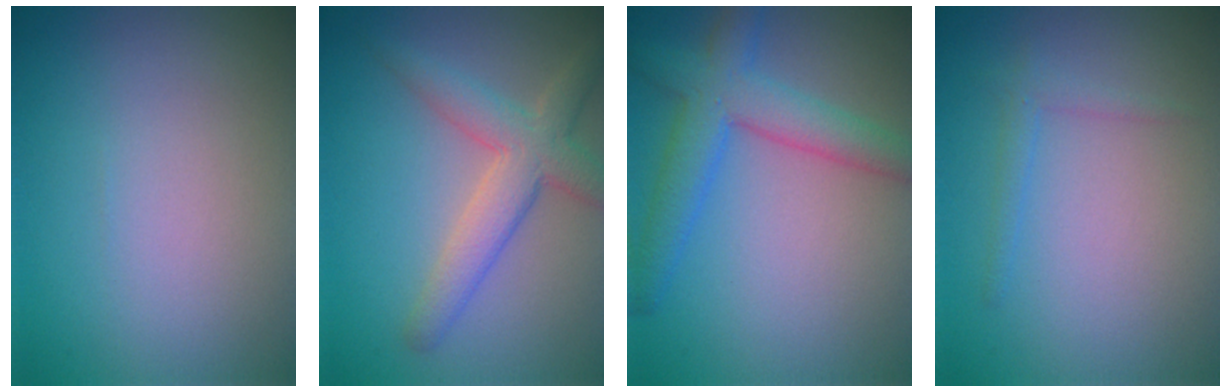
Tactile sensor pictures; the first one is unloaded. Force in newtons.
{"total": 4.6, "press": 4.6, "slide": 0.3}
{"total": 4.7, "press": 4.6, "slide": 0.4}
{"total": 1.2, "press": 1.2, "slide": 0.1}